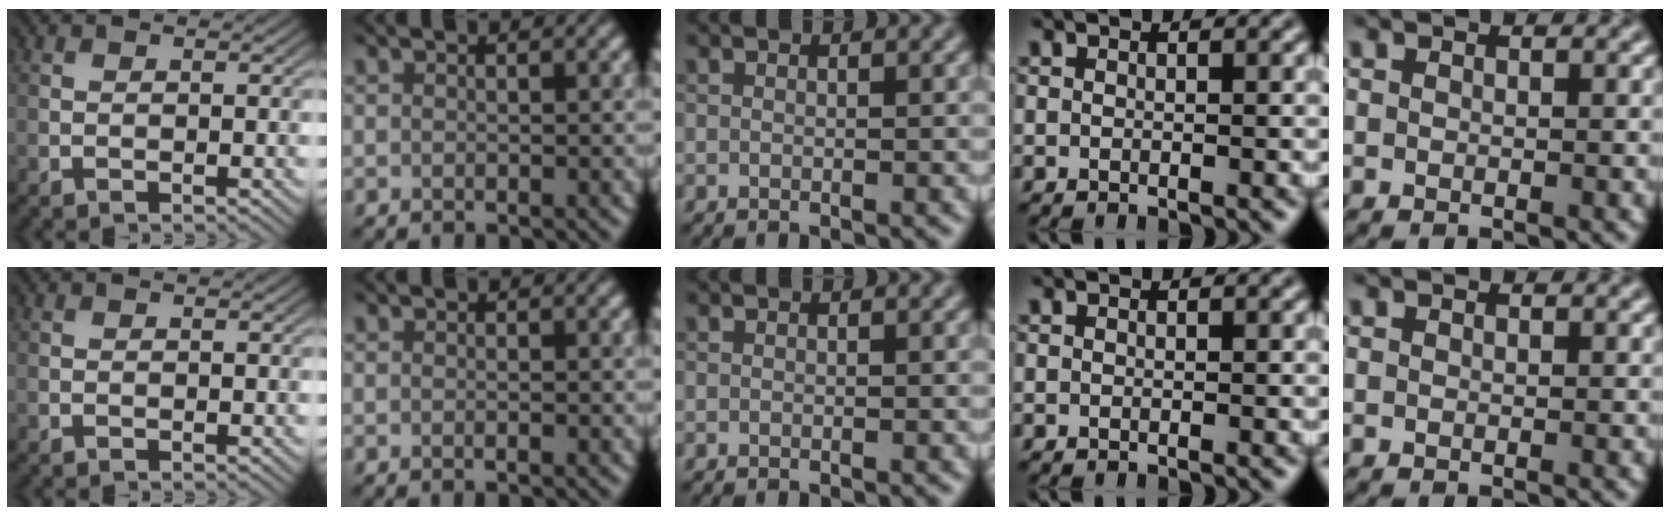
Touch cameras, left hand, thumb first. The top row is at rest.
{"index": {"total": 0.8, "force": [-0.1, 0.6, 0.6], "torque": [0.005, 0.011, -0.014]}}